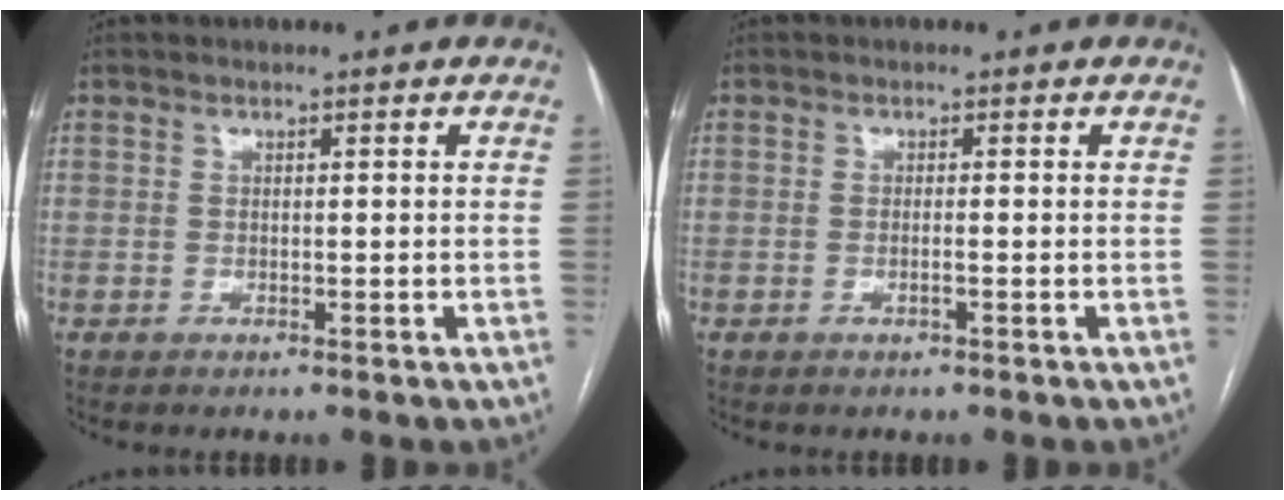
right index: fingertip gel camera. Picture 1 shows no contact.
{"total": 0.9, "force": [-0.3, 0.0, 0.8], "torque": [-0.016, 0.002, -0.004]}